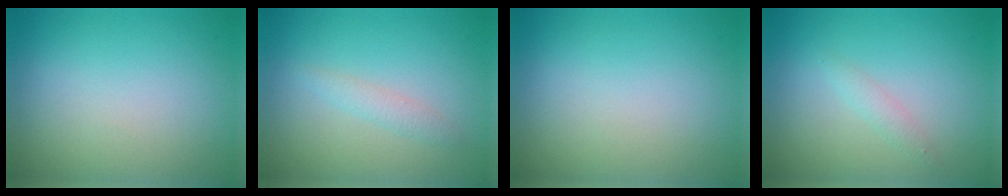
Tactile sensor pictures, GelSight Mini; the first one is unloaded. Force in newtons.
{"total": 1.3, "press": 1.3, "slide": 0.0}
{"total": 0.0}
{"total": 1.0, "press": 1.0, "slide": 0.0}